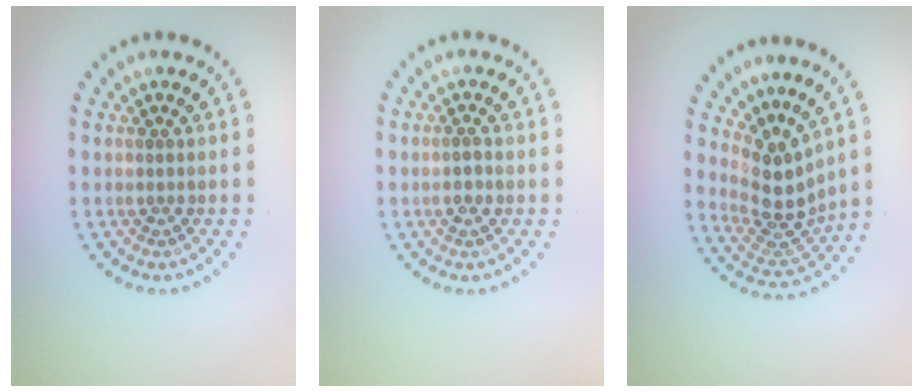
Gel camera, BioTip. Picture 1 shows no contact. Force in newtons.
{"total": 0.7, "press": 0.6, "slide": 0.3}
{"total": 4.3, "press": 3.1, "slide": 2.9}